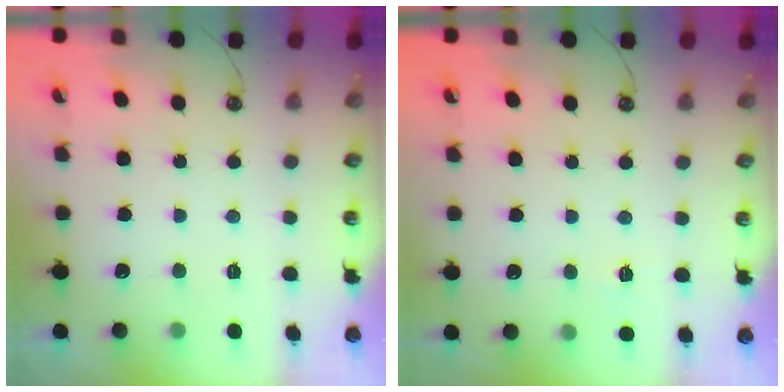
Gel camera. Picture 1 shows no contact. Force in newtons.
{"total": 3.7, "press": 3.7, "slide": 0.4}